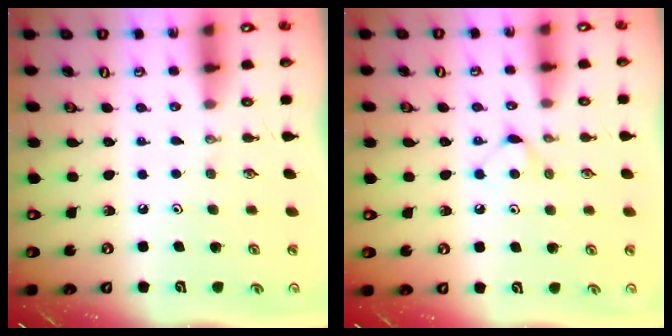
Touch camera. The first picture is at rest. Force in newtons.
{"total": 5.9, "press": 5.9, "slide": 0.5}